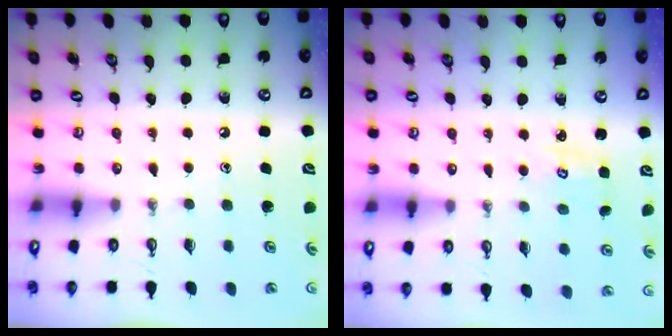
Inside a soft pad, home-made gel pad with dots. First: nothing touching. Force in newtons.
{"total": 1.9, "press": 1.9, "slide": 0.2}